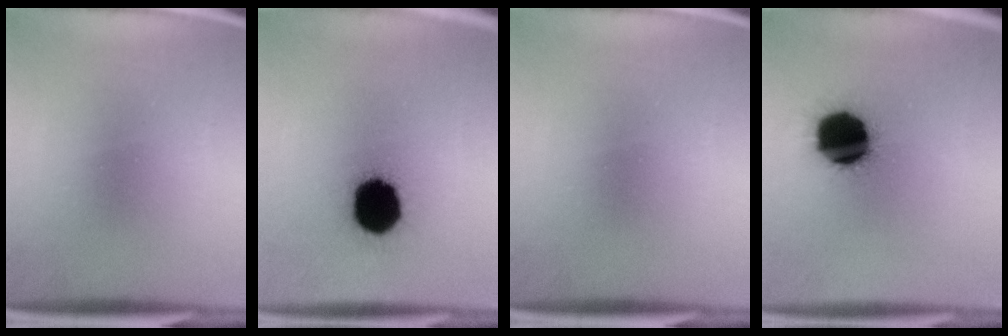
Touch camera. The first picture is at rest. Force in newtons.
{"total": 17.4}
{"total": 0.0}
{"total": 19.5}